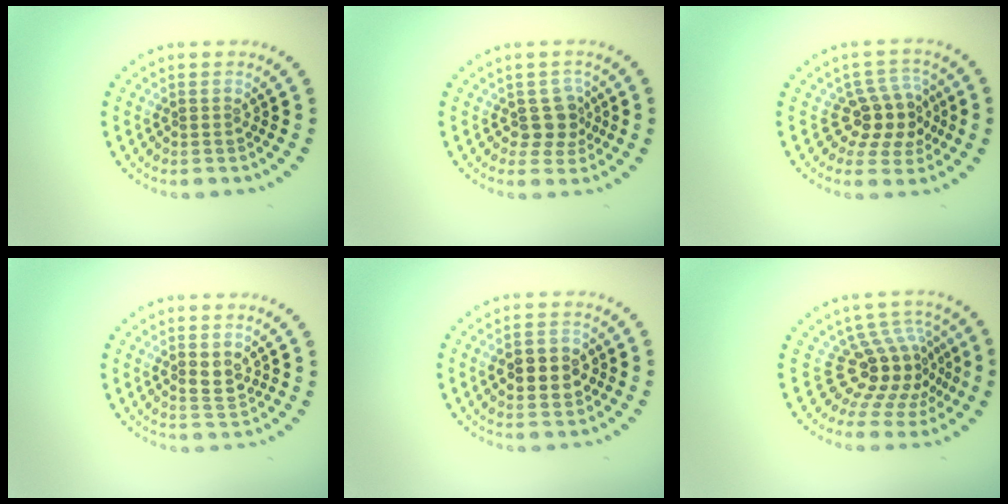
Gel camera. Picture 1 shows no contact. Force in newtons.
{"total": 2.4, "press": 1.9, "slide": 1.5}
{"total": 3.8, "press": 3.4, "slide": 1.8}
{"total": 1.9, "press": 1.8, "slide": 0.7}
{"total": 4.1, "press": 4.1, "slide": 0.2}
{"total": 5.2, "press": 3.7, "slide": 3.7}